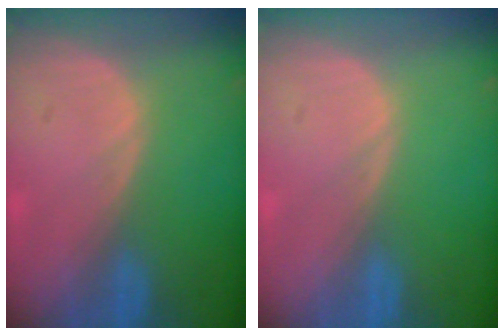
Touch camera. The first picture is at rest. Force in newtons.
{"total": 0.0}